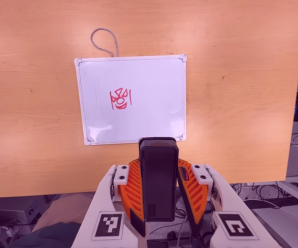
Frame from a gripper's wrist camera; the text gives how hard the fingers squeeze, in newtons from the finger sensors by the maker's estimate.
{"total": 6.6, "left": 5.2, "right": 8.1}